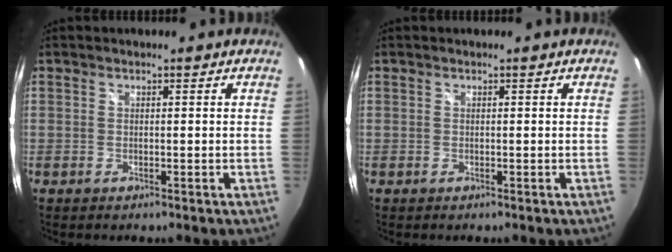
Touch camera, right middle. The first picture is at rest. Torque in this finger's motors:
{"motor_torque": [-0.04, 0.04, -0.02, 0.00]}